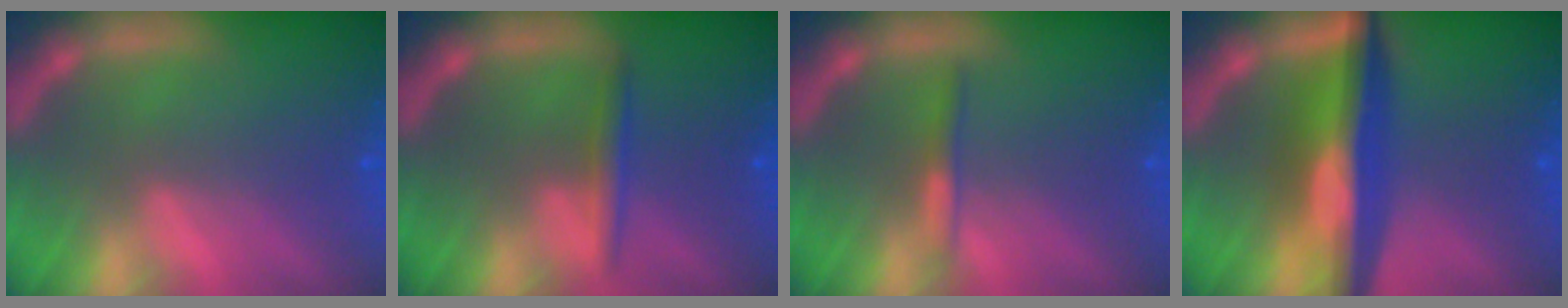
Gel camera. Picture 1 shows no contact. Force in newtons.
{"total": 1.9}
{"total": 1.4}
{"total": 8.5}